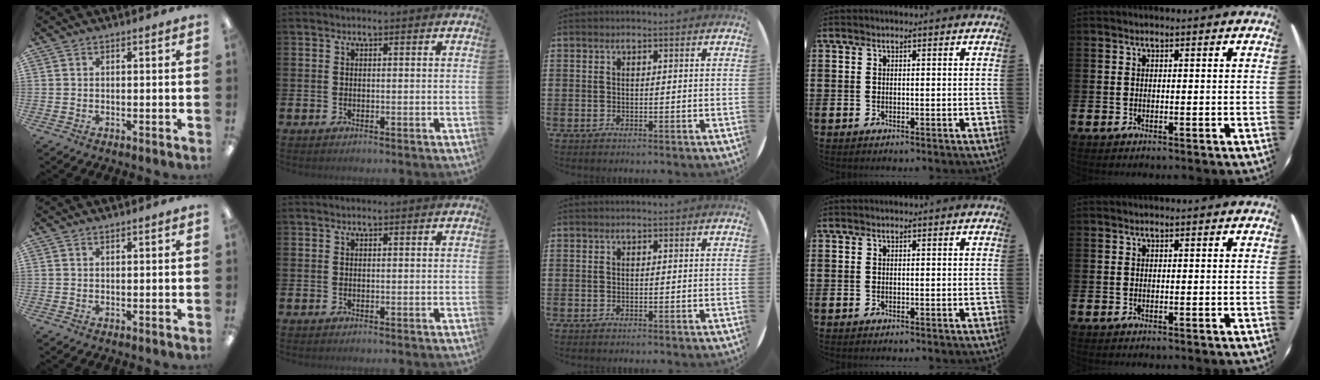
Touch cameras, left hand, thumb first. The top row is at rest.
{"thumb": {"total": 0.8, "force": [0.7, 0.3, 0.1], "torque": [-0.002, 0.000, 0.013]}}